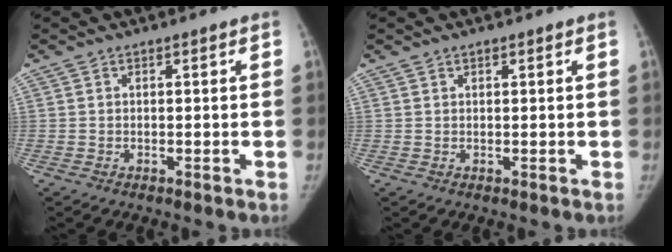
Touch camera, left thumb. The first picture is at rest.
{"total": 0.6, "force": [0.5, 0.3, 0.2], "torque": [-0.005, -0.003, 0.007]}